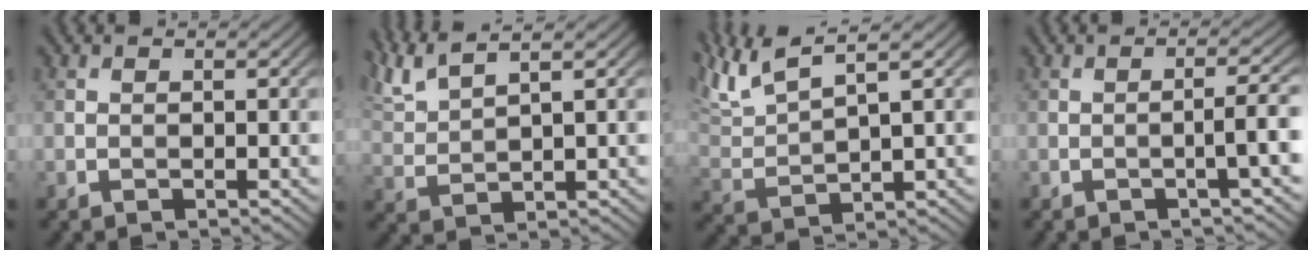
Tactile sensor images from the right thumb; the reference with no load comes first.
{"total": 6.2, "force": [4.7, 1.3, 3.8], "torque": [-0.092, 0.021, 0.099]}
{"total": 8.5, "force": [5.8, 2.0, 5.9], "torque": [-0.137, 0.026, 0.114]}
{"total": 3.5, "force": [-0.7, 0.2, 3.4], "torque": [-0.053, 0.013, -0.022]}